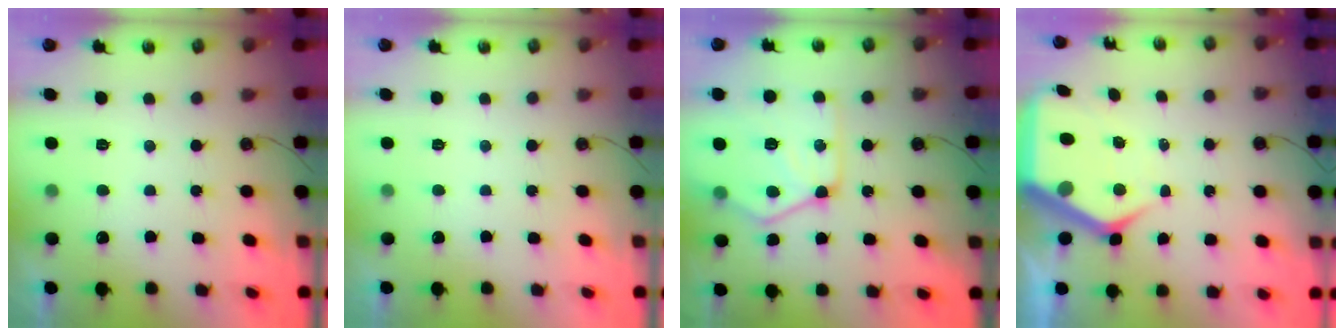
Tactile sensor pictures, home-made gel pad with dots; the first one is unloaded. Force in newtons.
{"total": 0.0}
{"total": 15.4, "press": 15.4, "slide": 1.1}
{"total": 10.7, "press": 10.6, "slide": 1.4}